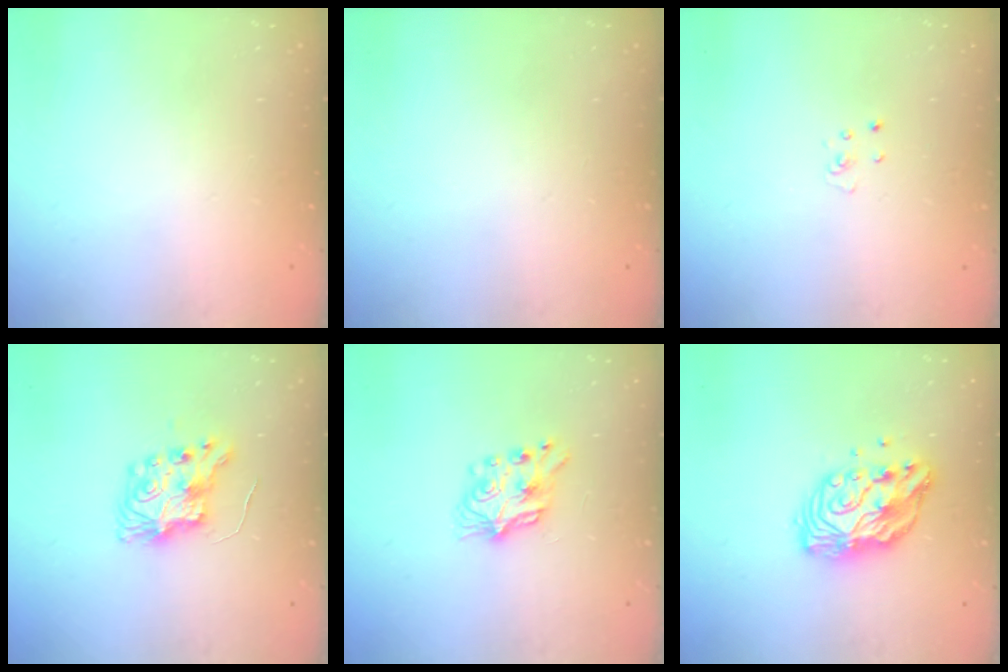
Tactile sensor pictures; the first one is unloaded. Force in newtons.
{"total": 0.0}
{"total": 2.3, "press": 2.3, "slide": 0.2}
{"total": 9.8, "press": 9.8, "slide": 0.9}
{"total": 8.1, "press": 8.1, "slide": 0.5}
{"total": 11.3, "press": 11.3, "slide": 1.0}